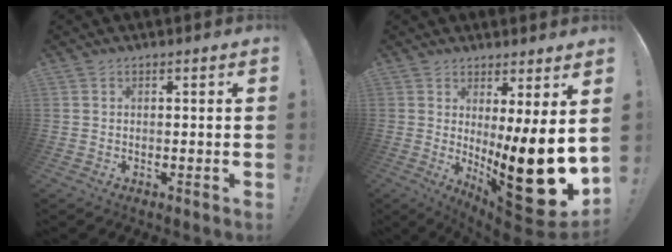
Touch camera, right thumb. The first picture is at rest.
{"total": 20.3, "force": [-2.2, 4.6, 19.6], "torque": [-0.269, -0.038, -0.023]}